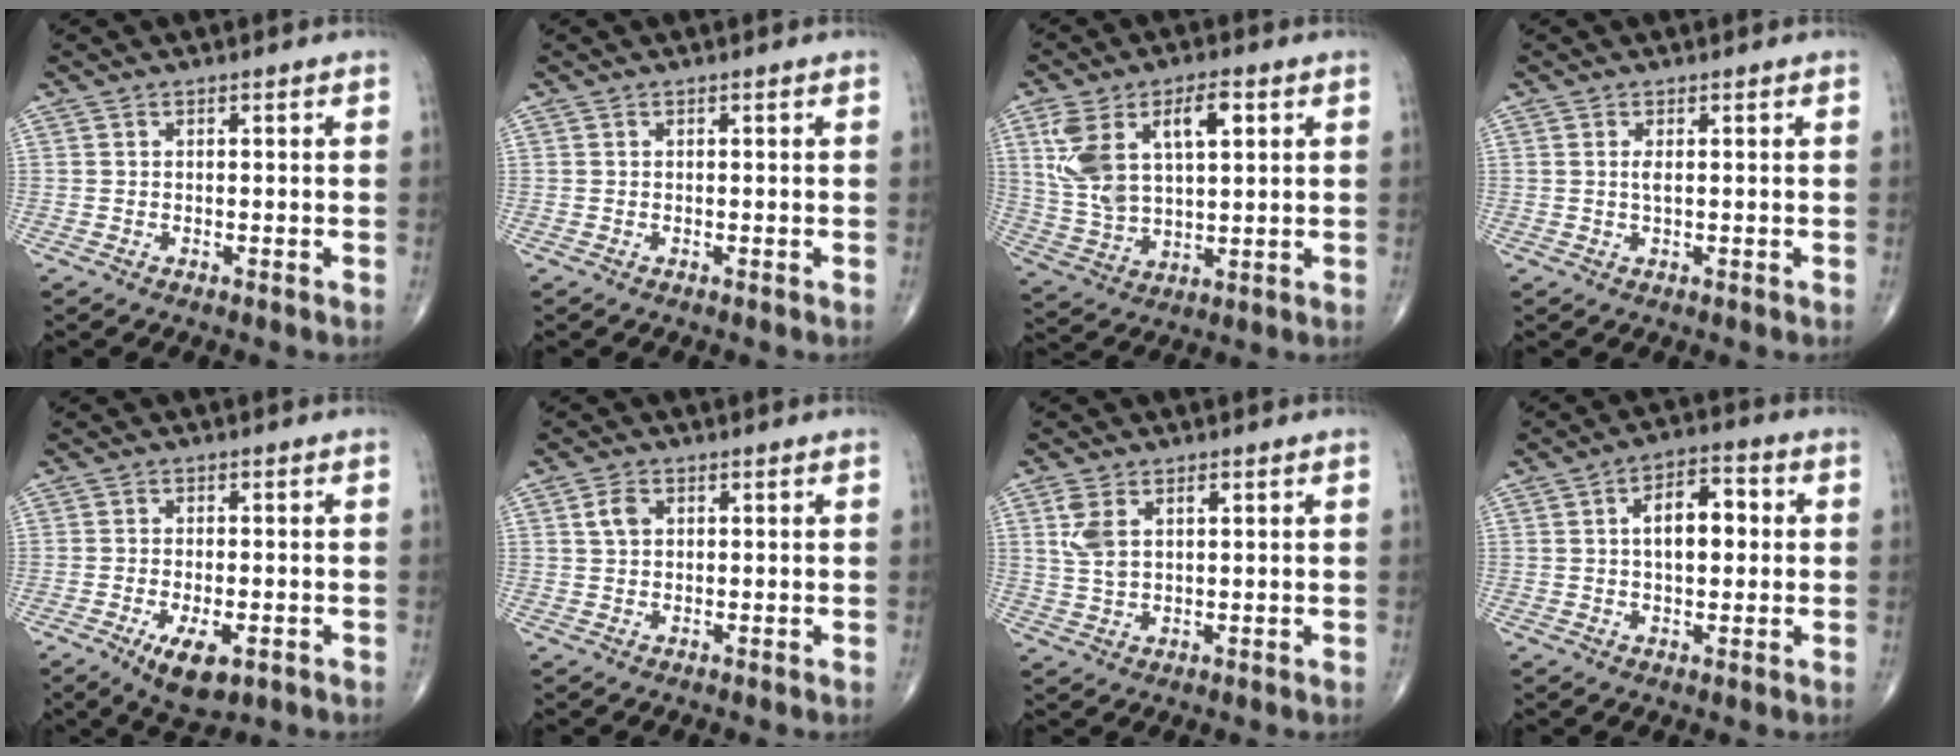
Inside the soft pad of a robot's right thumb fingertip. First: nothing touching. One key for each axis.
{"total": 0.0}
{"total": 14.7, "fx": 4.8, "fy": 7.5, "fz": 11.6, "tx": -0.220, "ty": 0.001, "tz": 0.100}
{"total": 1.2, "fx": 0.2, "fy": 0.2, "fz": 1.1, "tx": -0.028, "ty": -0.001, "tz": 0.007}
{"total": 7.2, "fx": -3.0, "fy": 3.1, "fz": 5.8, "tx": -0.097, "ty": -0.004, "tz": -0.042}
{"total": 2.9, "fx": 0.9, "fy": 2.0, "fz": 1.9, "tx": -0.035, "ty": 0.003, "tz": 0.017}
{"total": 5.6, "fx": 1.9, "fy": 3.1, "fz": 4.2, "tx": -0.092, "ty": 0.005, "tz": 0.043}
{"total": 9.1, "fx": 1.1, "fy": 5.0, "fz": 7.6, "tx": -0.102, "ty": 0.018, "tz": 0.014}